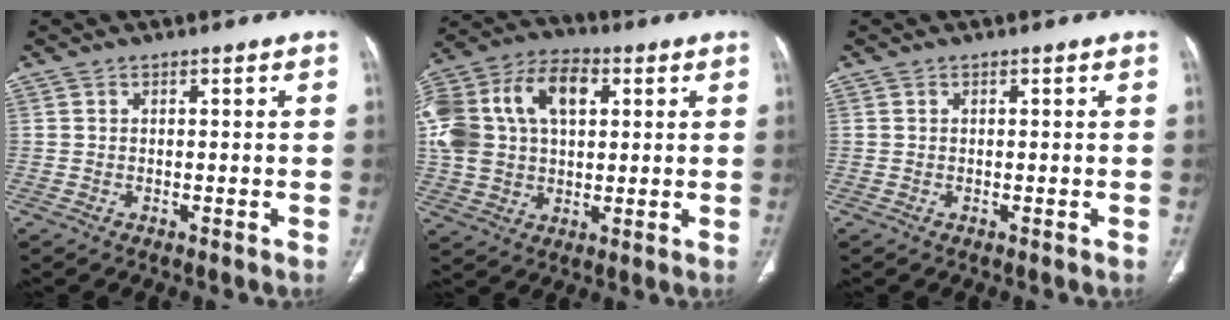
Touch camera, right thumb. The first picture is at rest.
{"total": 24.9, "force": [6.3, 16.5, 17.6], "torque": [-0.392, 0.051, 0.116]}
{"total": 0.0}